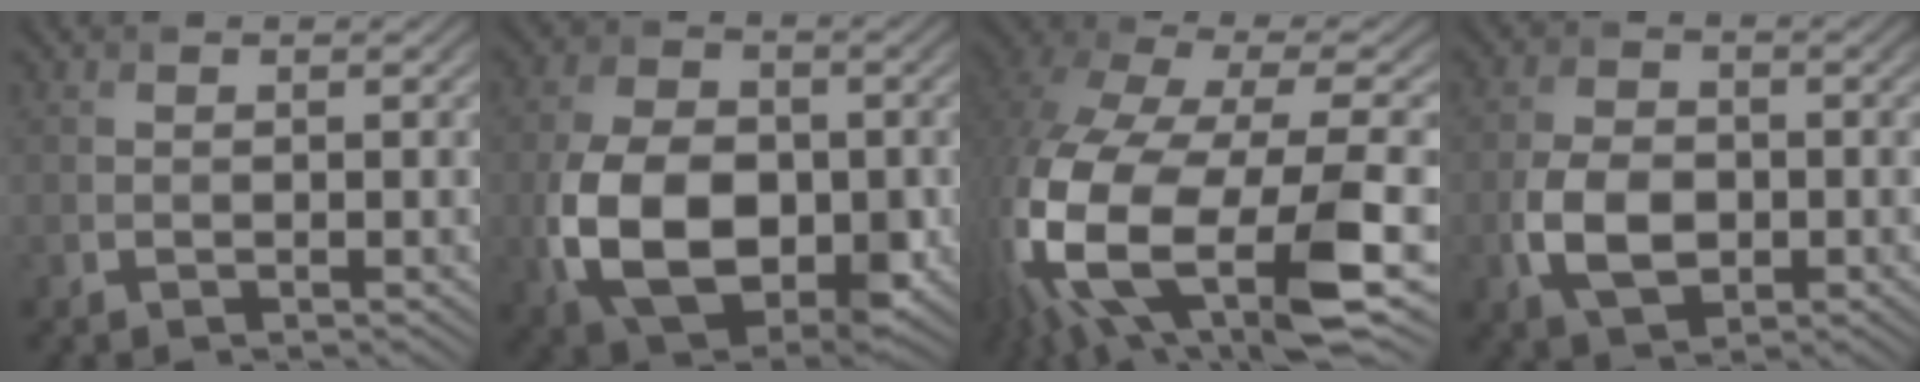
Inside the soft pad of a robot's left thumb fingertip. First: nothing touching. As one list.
[{"total": 12.4, "force": [-2.7, 8.0, 9.0], "torque": [-0.198, -0.021, -0.050]}, {"total": 18.2, "force": [-5.3, 9.2, 14.7], "torque": [-0.364, -0.068, -0.056]}, {"total": 5.9, "force": [-1.6, 3.9, 4.1], "torque": [-0.090, -0.007, -0.033]}]